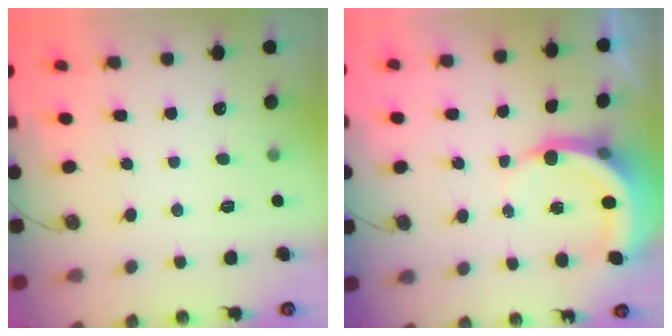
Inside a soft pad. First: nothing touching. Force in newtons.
{"total": 5.3, "press": 5.3, "slide": 0.6}